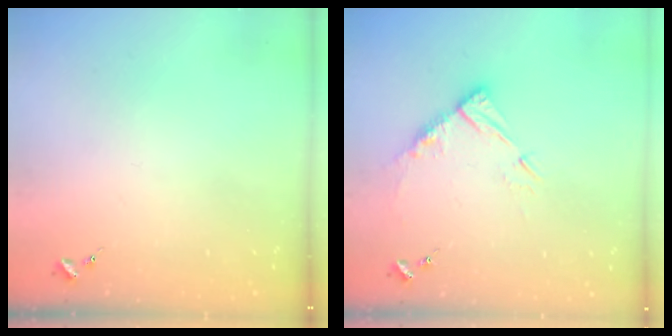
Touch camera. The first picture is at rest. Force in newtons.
{"total": 10.2, "press": 10.1, "slide": 0.9}